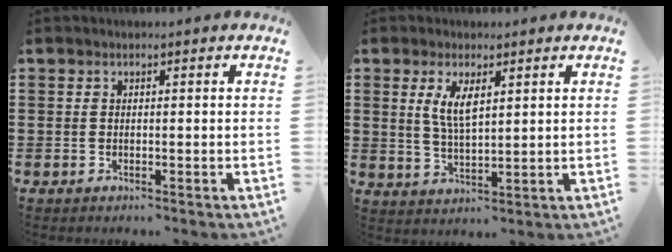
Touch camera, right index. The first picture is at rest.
{"total": 4.7, "force": [1.8, 1.7, 4.0], "torque": [-0.084, 0.004, 0.030]}